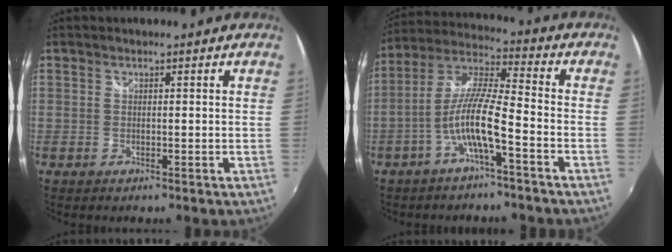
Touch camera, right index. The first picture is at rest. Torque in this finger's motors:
{"motor_torque": [1.39, -0.74, 0.84, 0.20]}